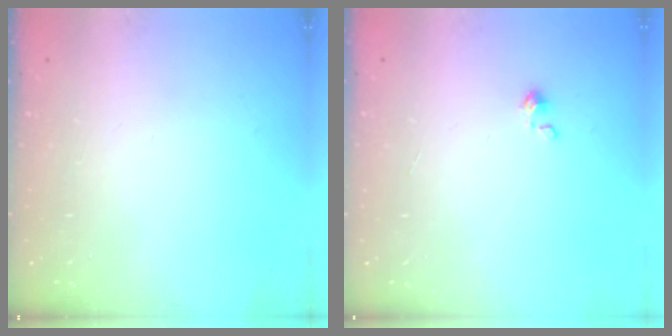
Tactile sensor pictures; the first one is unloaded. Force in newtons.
{"total": 0.0}